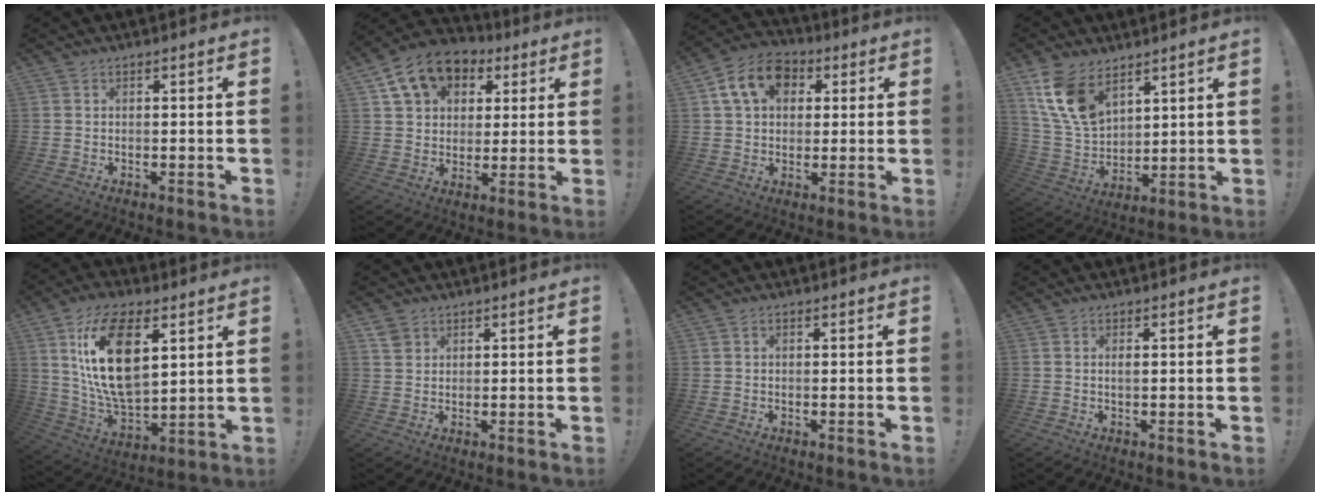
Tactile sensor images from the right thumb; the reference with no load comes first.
{"total": 13.5, "force": [7.2, 9.8, 5.9], "torque": [-0.090, -0.033, 0.137]}
{"total": 13.3, "force": [4.8, 10.0, 7.3], "torque": [-0.110, -0.005, 0.093]}
{"total": 14.2, "force": [8.6, 8.5, 7.6], "torque": [-0.171, -0.042, 0.169]}
{"total": 20.4, "force": [7.5, 10.8, 15.6], "torque": [-0.315, -0.027, 0.123]}
{"total": 3.0, "force": [1.9, 2.2, 0.8], "torque": [-0.014, -0.006, 0.035]}
{"total": 0.9, "force": [0.2, 0.7, 0.5], "torque": [-0.004, 0.001, 0.002]}
{"total": 0.7, "force": [0.0, 0.1, 0.7], "torque": [-0.011, 0.000, -0.002]}